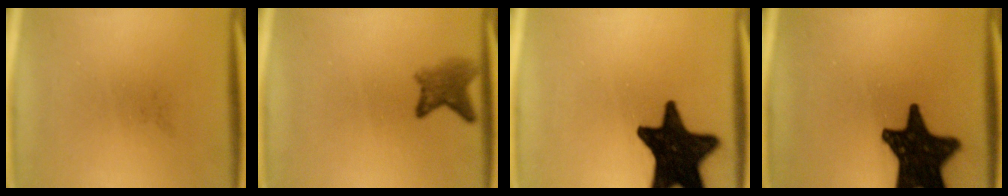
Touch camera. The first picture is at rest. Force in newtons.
{"total": 3.7}
{"total": 18.9}
{"total": 18.9}